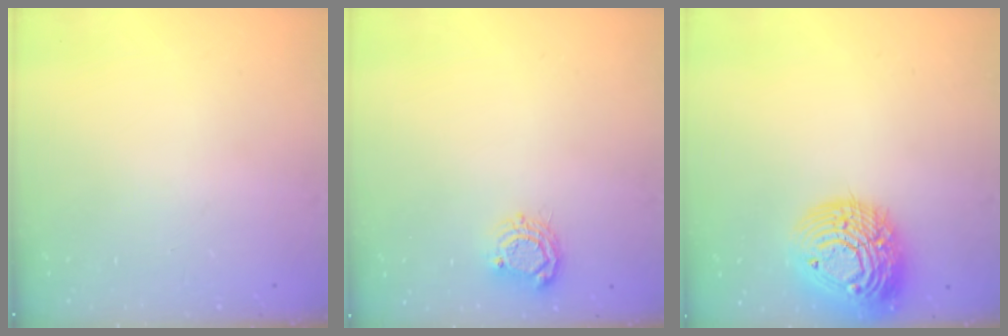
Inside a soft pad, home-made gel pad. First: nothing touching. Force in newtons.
{"total": 6.5, "press": 6.5, "slide": 0.4}
{"total": 20.6, "press": 20.5, "slide": 1.8}